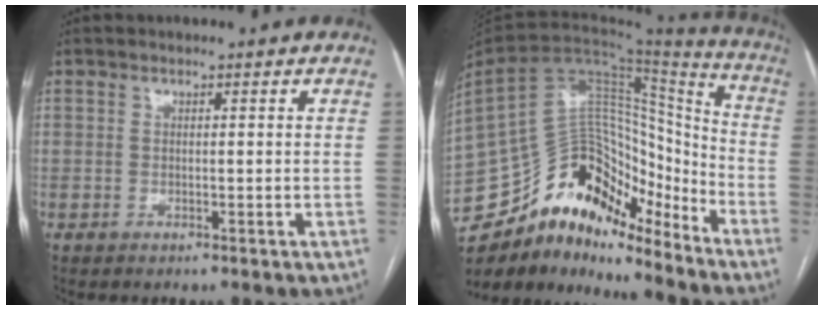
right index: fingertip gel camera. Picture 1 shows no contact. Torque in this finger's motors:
{"motor_torque": [0.07, -0.02, -0.25, -0.17]}